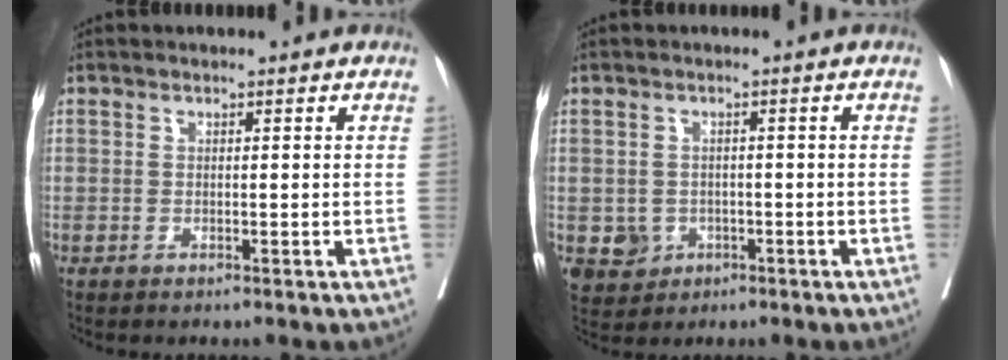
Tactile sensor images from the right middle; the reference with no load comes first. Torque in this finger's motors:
{"motor_torque": [-0.17, -0.35, 0.00, 0.00]}